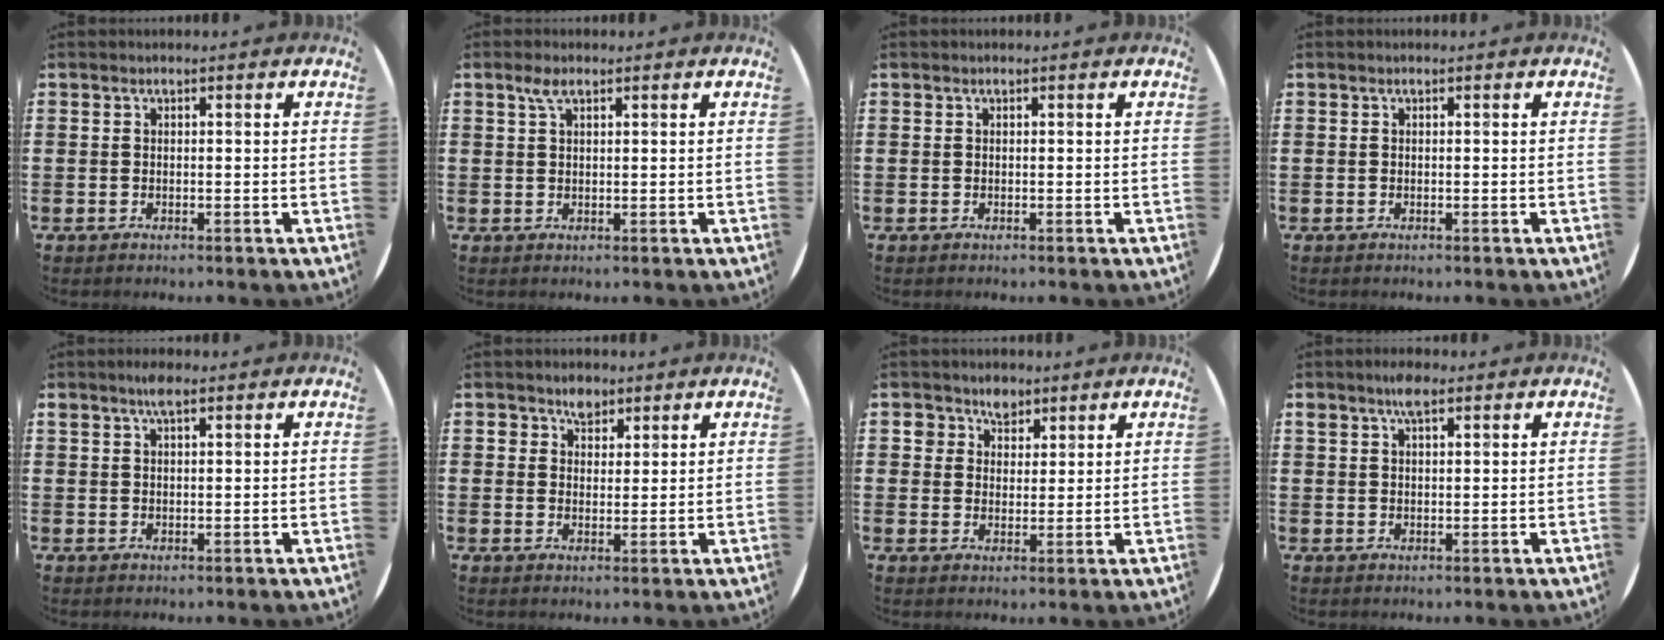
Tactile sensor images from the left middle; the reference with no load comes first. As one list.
[{"total": 2.1, "force": [1.2, 0.7, 1.6], "torque": [-0.034, 0.006, 0.020]}, {"total": 0.0}, {"total": 0.0}, {"total": 2.7, "force": [1.9, 0.9, 1.7], "torque": [-0.029, 0.003, 0.031]}, {"total": 2.9, "force": [2.2, 1.8, 0.6], "torque": [0.007, -0.004, 0.037]}, {"total": 3.6, "force": [2.5, 2.6, 0.4], "torque": [-0.003, 0.006, 0.044]}, {"total": 3.3, "force": [2.2, 1.3, 2.0], "torque": [-0.037, 0.004, 0.037]}]